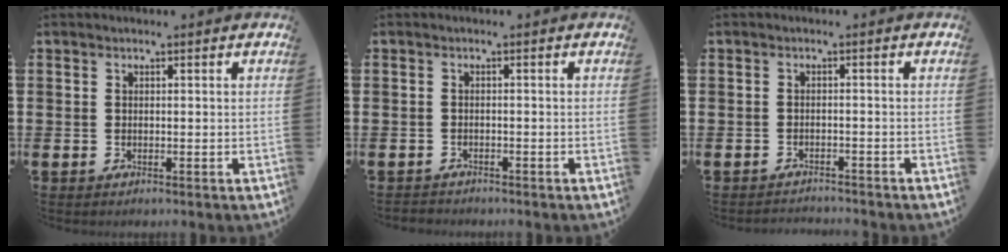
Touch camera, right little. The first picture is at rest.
{"total": 0.8, "force": [-0.7, 0.2, -0.1], "torque": [0.000, 0.001, -0.016]}
{"total": 1.4, "force": [-1.3, -0.1, -0.1], "torque": [-0.002, 0.004, -0.029]}